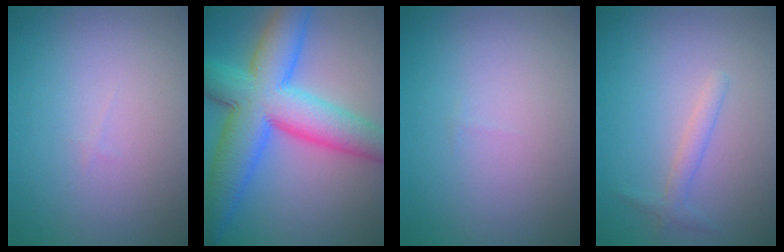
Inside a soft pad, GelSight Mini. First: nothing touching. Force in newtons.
{"total": 11.5, "press": 11.5, "slide": 0.3}
{"total": 0.0}
{"total": 1.4, "press": 1.4, "slide": 0.1}